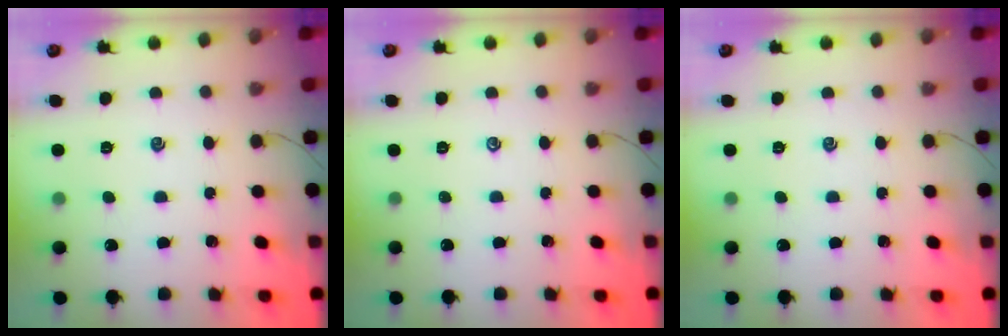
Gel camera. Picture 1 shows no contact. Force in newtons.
{"total": 0.0}
{"total": 0.0}